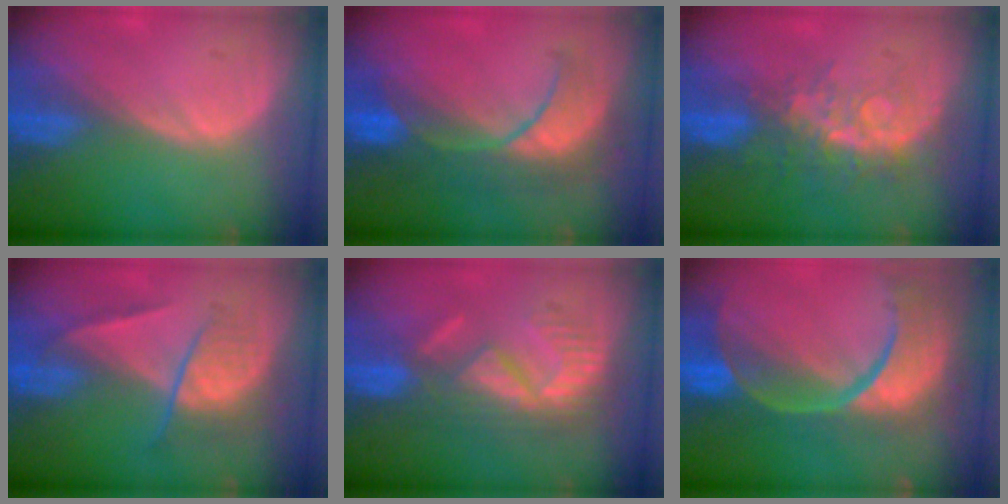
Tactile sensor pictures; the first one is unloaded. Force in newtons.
{"total": 8.2, "press": 8.1, "slide": 0.8}
{"total": 8.5, "press": 7.0, "slide": 4.8}
{"total": 6.7, "press": 5.8, "slide": 3.4}
{"total": 9.2, "press": 8.0, "slide": 4.6}
{"total": 13.8, "press": 10.9, "slide": 8.4}